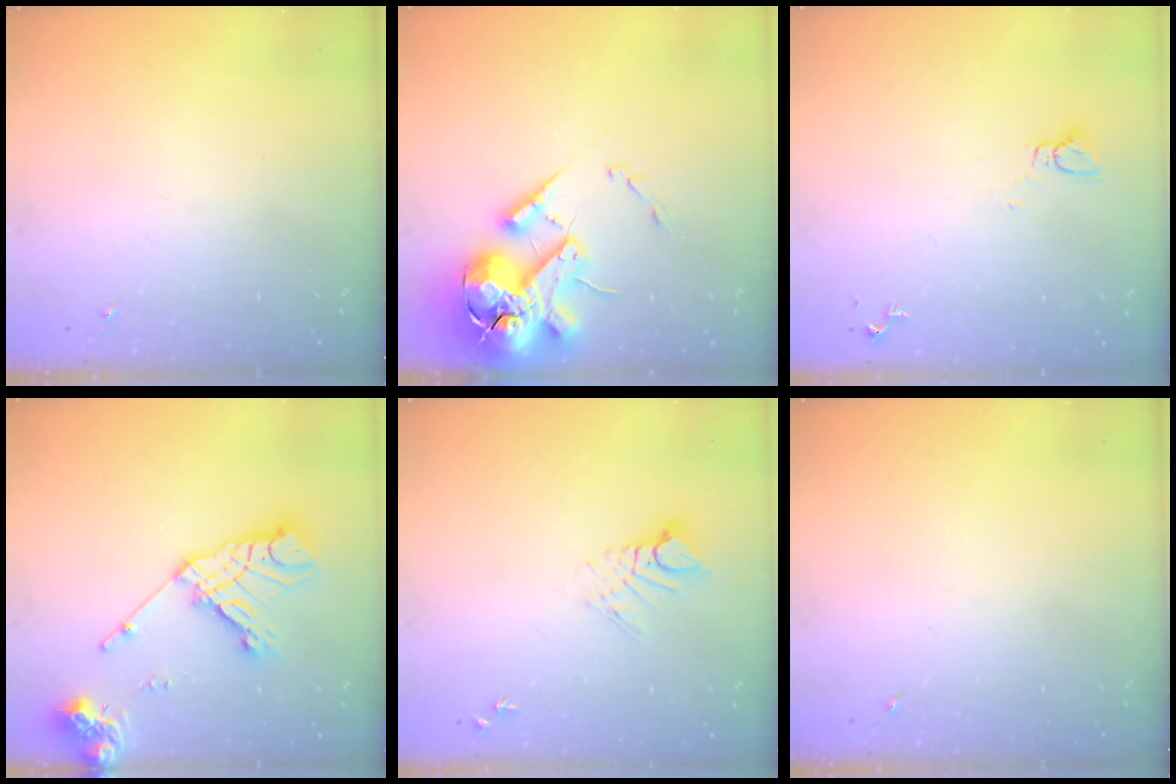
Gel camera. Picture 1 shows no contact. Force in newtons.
{"total": 18.6, "press": 18.4, "slide": 3.1}
{"total": 2.2, "press": 2.2, "slide": 0.1}
{"total": 16.5, "press": 16.4, "slide": 2.2}
{"total": 7.4, "press": 7.3, "slide": 0.9}
{"total": 0.0}